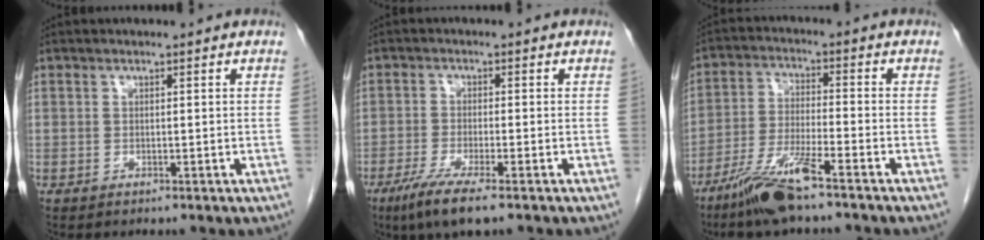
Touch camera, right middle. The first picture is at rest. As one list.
[{"total": 6.5, "force": [-4.2, 0.4, 4.9], "torque": [-0.096, -0.019, -0.073]}, {"total": 9.6, "force": [-6.8, 0.3, 6.8], "torque": [-0.143, -0.026, -0.132]}]